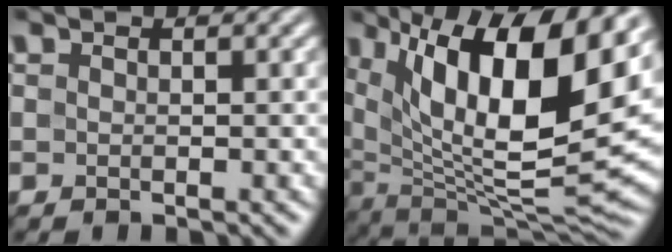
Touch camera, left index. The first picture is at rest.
{"total": 15.6, "force": [6.7, 5.8, 12.8], "torque": [-0.218, 0.001, 0.123]}